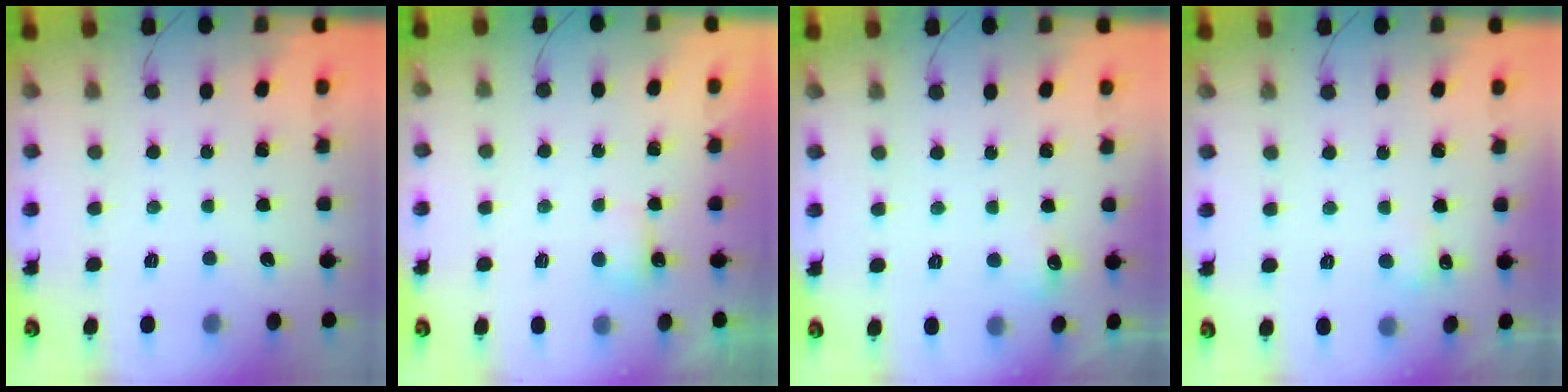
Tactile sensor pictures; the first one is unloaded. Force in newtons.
{"total": 3.0, "press": 2.9, "slide": 0.8}
{"total": 5.4, "press": 5.2, "slide": 1.3}
{"total": 3.2, "press": 3.2, "slide": 0.7}